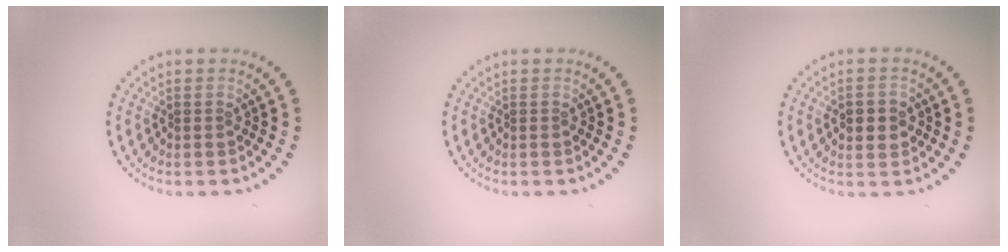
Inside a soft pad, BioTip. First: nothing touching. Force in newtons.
{"total": 0.0}
{"total": 2.5, "press": 2.5, "slide": 0.1}